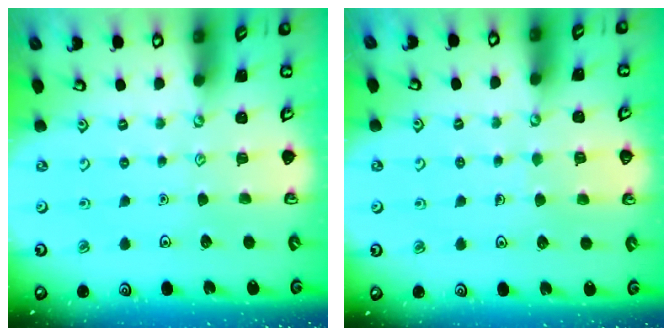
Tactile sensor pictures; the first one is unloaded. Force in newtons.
{"total": 3.1, "press": 3.1, "slide": 0.2}